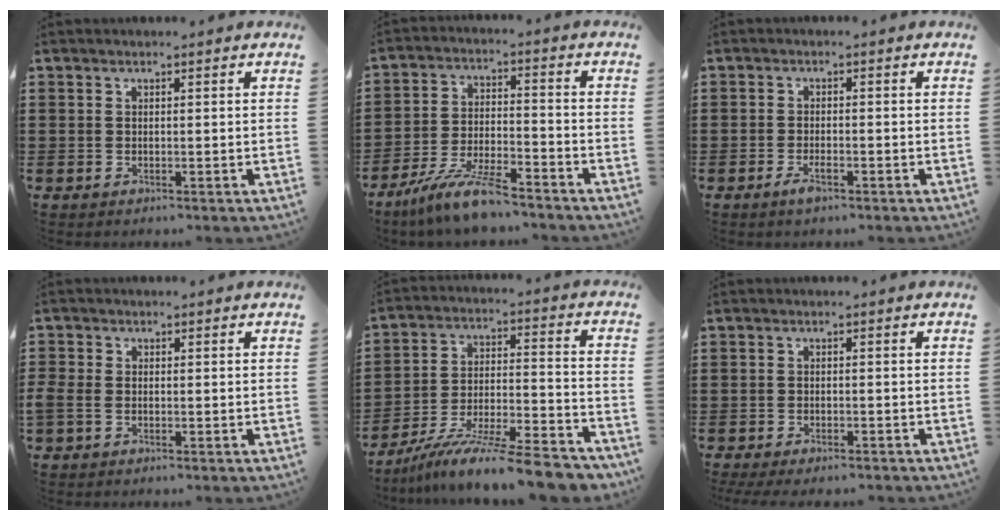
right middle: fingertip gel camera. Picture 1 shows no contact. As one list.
[{"total": 8.7, "force": [-7.4, 1.0, 4.5], "torque": [-0.096, 0.002, -0.145]}, {"total": 2.5, "force": [-1.4, 0.7, 2.0], "torque": [-0.049, -0.007, -0.030]}, {"total": 1.7, "force": [-0.7, 1.0, 1.1], "torque": [-0.037, -0.003, -0.018]}, {"total": 11.7, "force": [-10.1, 0.0, 5.9], "torque": [-0.087, 0.015, -0.191]}, {"total": 0.9, "force": [-0.9, 0.1, 0.2], "torque": [-0.005, -0.003, -0.017]}]